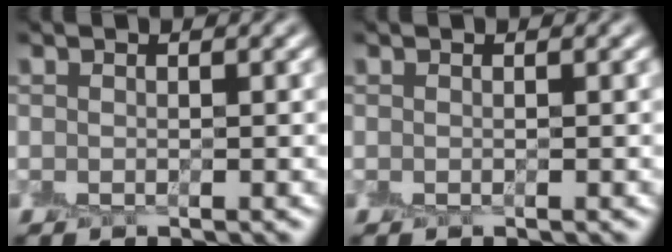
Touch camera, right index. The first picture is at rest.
{"total": 0.0}